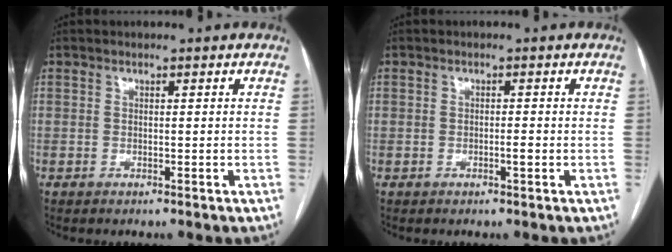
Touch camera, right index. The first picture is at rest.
{"total": 1.2, "force": [-0.3, 0.3, 1.1], "torque": [-0.016, 0.001, -0.005]}